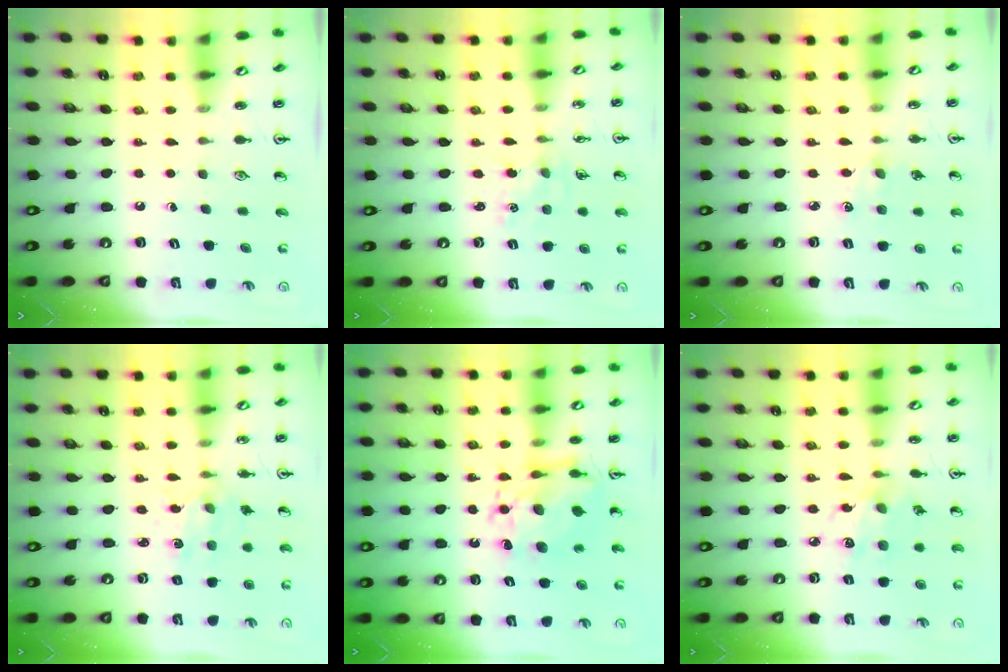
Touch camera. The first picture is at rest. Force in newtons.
{"total": 1.6, "press": 1.5, "slide": 0.2}
{"total": 4.2, "press": 4.2, "slide": 0.6}
{"total": 1.8, "press": 1.8, "slide": 0.3}
{"total": 12.0, "press": 12.0, "slide": 1.0}
{"total": 8.7, "press": 8.7, "slide": 0.6}